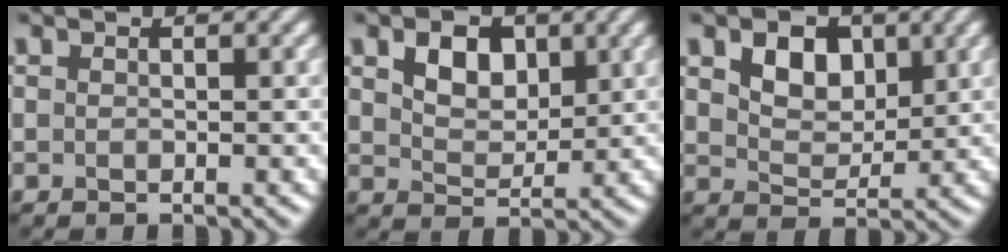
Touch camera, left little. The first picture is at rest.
{"total": 3.8, "force": [1.6, 2.5, 2.4], "torque": [-0.049, 0.000, 0.024]}
{"total": 4.1, "force": [1.7, 2.8, 2.5], "torque": [-0.053, -0.004, 0.025]}